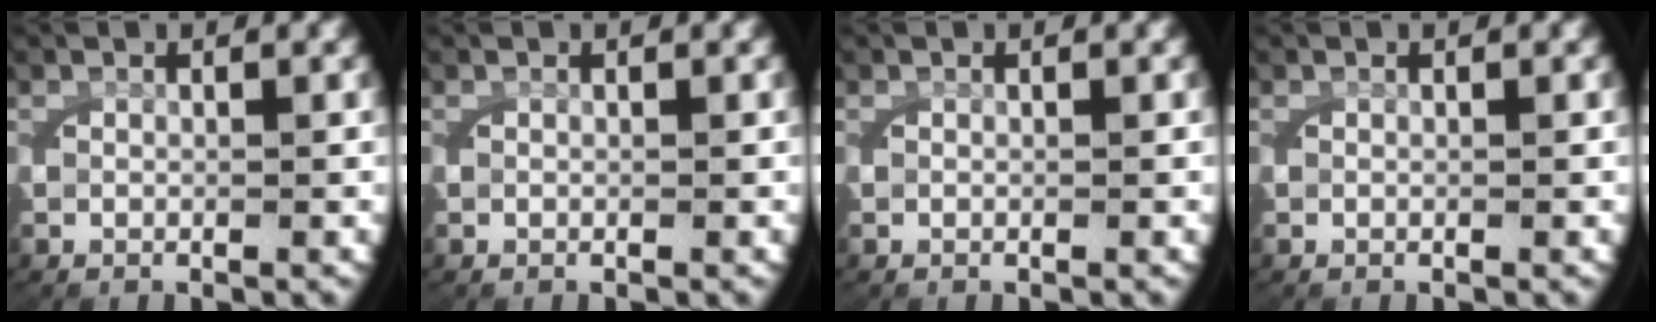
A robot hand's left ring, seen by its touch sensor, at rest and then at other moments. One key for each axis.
{"total": 0.0}
{"total": 0.0}
{"total": 0.0}